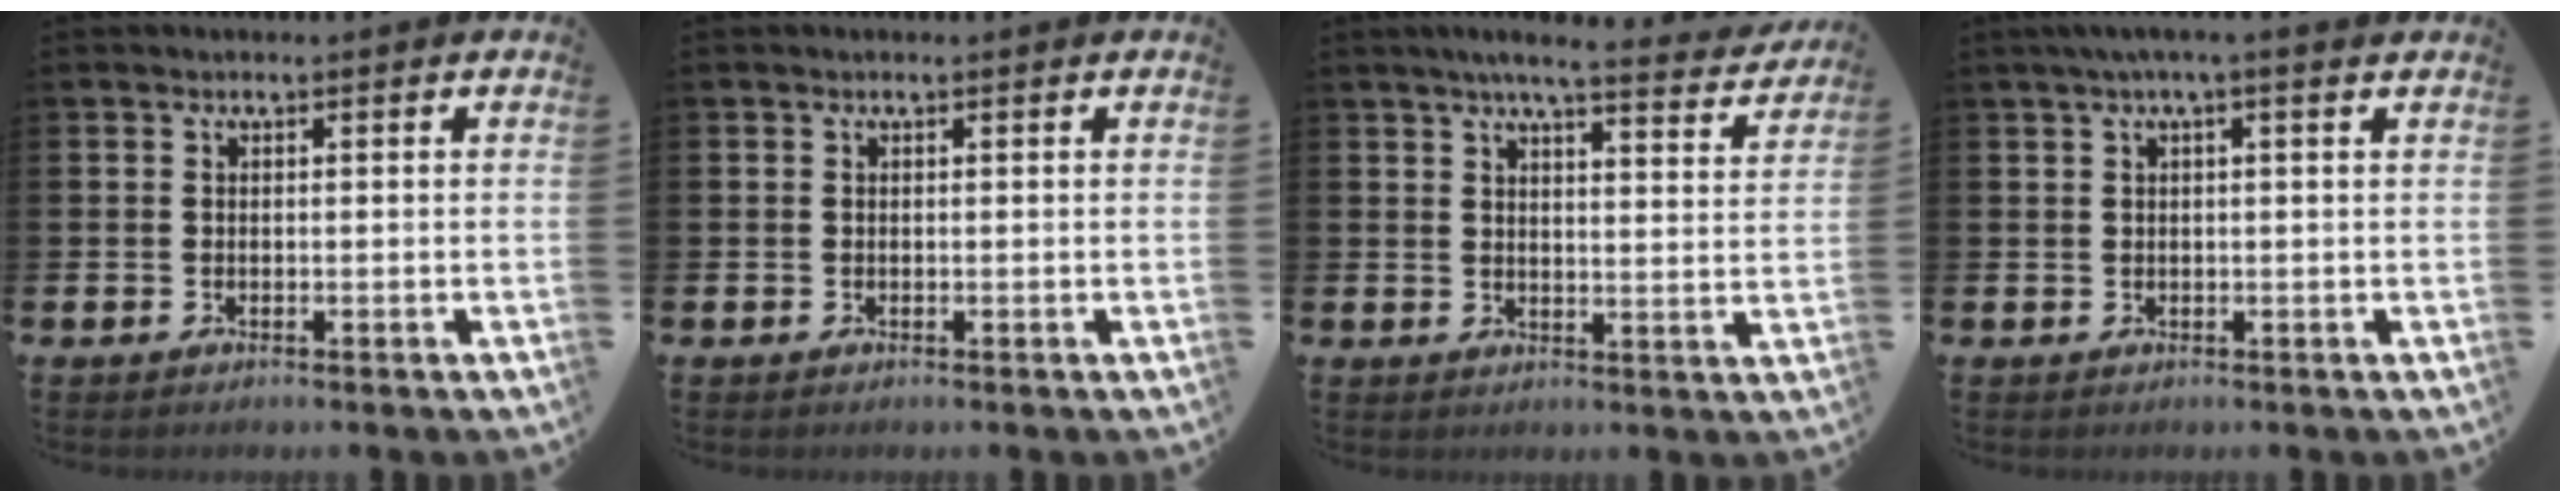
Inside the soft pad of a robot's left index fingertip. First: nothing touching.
{"total": 0.0}
{"total": 5.6, "force": [5.1, 0.2, 2.2], "torque": [-0.050, -0.028, 0.084]}
{"total": 2.3, "force": [1.3, 0.0, 1.9], "torque": [-0.036, 0.003, 0.023]}